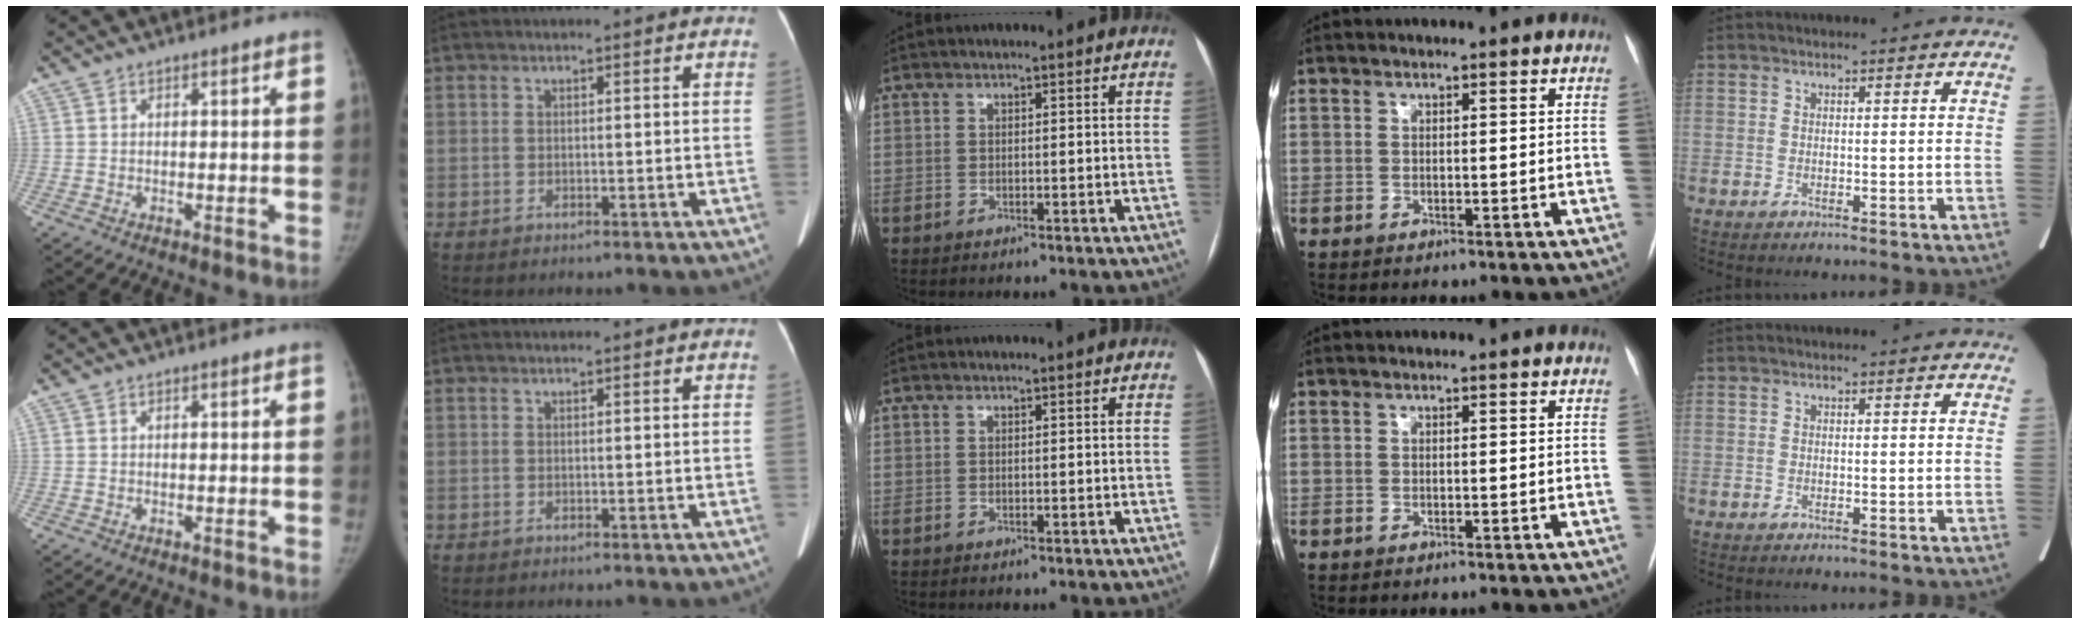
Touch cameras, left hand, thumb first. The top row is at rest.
{}